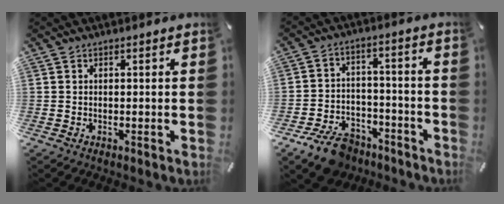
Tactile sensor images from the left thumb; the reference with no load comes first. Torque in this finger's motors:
{"motor_torque": [-0.27, 0.35, 0.73, 0.78, 0.02]}